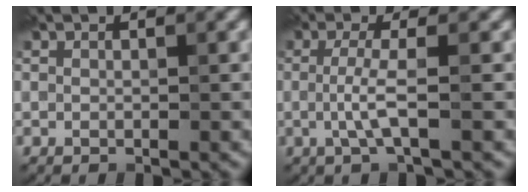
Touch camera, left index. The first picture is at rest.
{"total": 2.4, "force": [-0.4, 0.1, 2.4], "torque": [-0.054, 0.000, -0.010]}